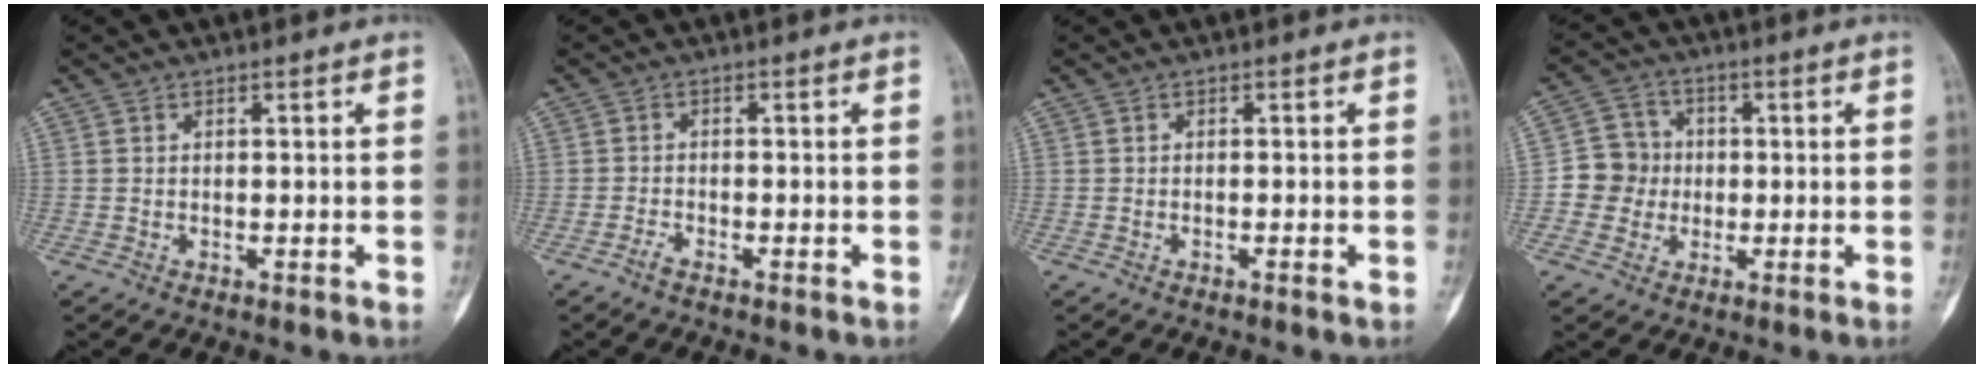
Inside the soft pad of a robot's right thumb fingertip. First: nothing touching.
{"total": 1.5, "force": [-1.2, 0.3, 0.7], "torque": [-0.019, 0.005, -0.026]}
{"total": 0.7, "force": [-0.3, 0.1, 0.6], "torque": [-0.011, 0.001, -0.005]}
{"total": 6.9, "force": [-0.7, 6.7, 1.5], "torque": [0.011, 0.016, -0.021]}